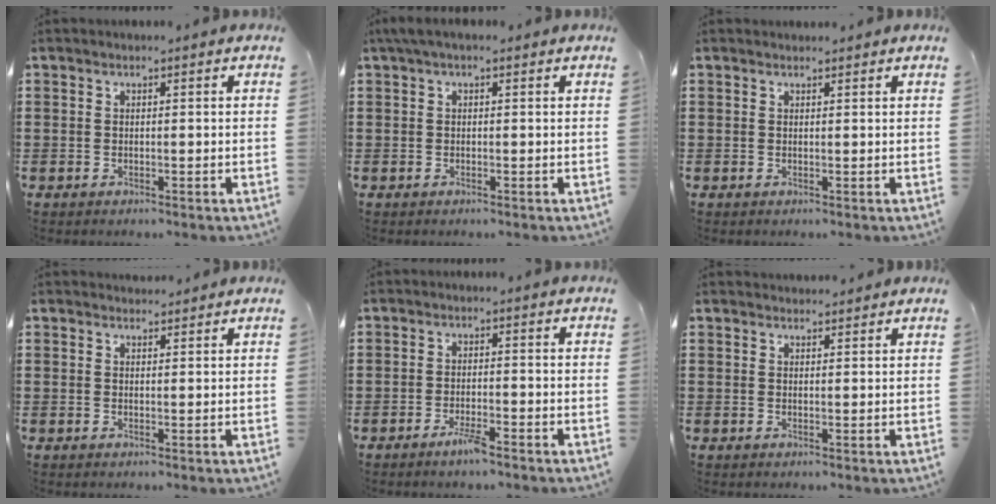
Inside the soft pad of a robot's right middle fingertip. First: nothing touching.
{"total": 1.2, "force": [0.4, 0.2, 1.1], "torque": [-0.023, 0.001, 0.007]}
{"total": 0.7, "force": [0.6, 0.2, 0.0], "torque": [0.007, -0.003, 0.010]}
{"total": 1.4, "force": [1.3, 0.5, 0.0], "torque": [-0.002, 0.002, 0.026]}
{"total": 4.4, "force": [-3.5, 0.3, 2.6], "torque": [-0.057, -0.001, -0.067]}
{"total": 1.6, "force": [1.6, 0.3, 0.0], "torque": [-0.003, 0.003, 0.030]}